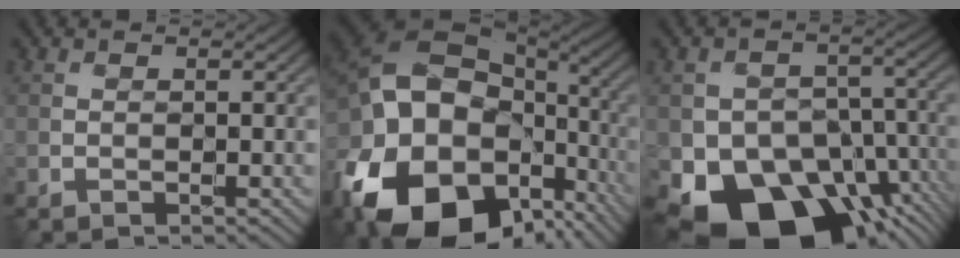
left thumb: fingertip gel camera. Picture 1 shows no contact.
{"total": 20.7, "force": [-7.5, 15.1, 12.1], "torque": [-0.270, -0.038, -0.125]}
{"total": 14.8, "force": [-7.7, 9.7, 8.0], "torque": [-0.126, -0.027, -0.130]}